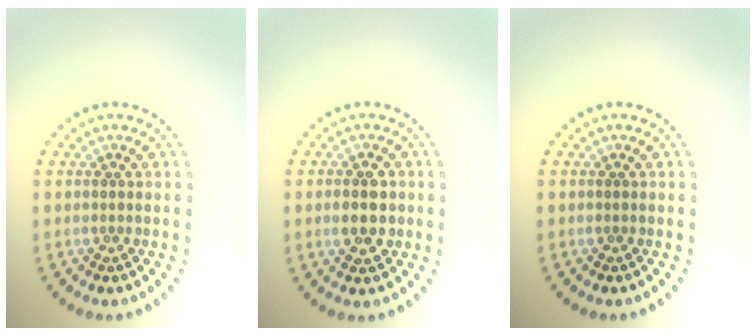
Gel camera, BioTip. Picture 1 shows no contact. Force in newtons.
{"total": 2.9, "press": 2.9, "slide": 0.1}
{"total": 0.0}